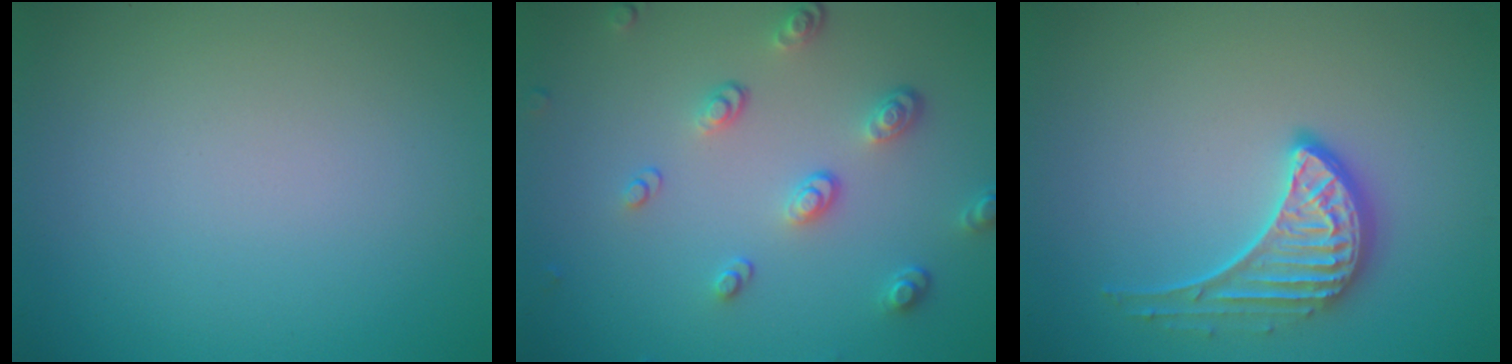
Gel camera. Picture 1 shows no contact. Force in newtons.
{"total": 3.5, "press": 2.6, "slide": 2.3}
{"total": 3.5, "press": 3.0, "slide": 1.8}